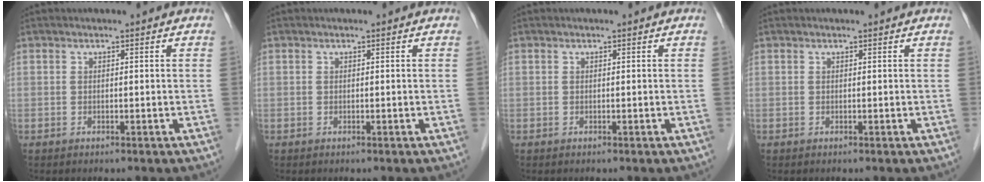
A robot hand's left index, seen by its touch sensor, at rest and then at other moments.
{"total": 0.0}
{"total": 0.0}
{"total": 0.0}